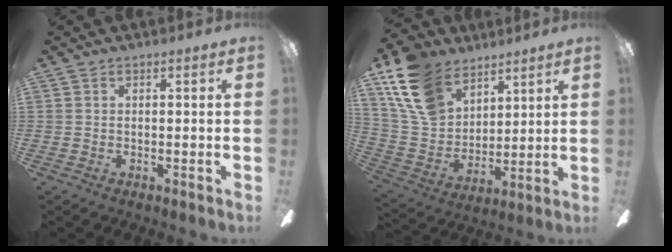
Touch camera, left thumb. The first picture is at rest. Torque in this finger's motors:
{"motor_torque": [0.55, 0.27, 1.34, -1.42, 0.45]}